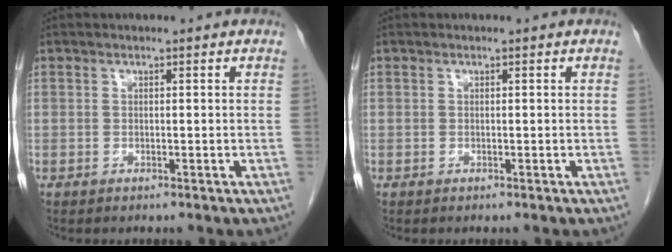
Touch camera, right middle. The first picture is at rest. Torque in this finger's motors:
{"motor_torque": [0.02, -0.01, 0.00, 0.00]}